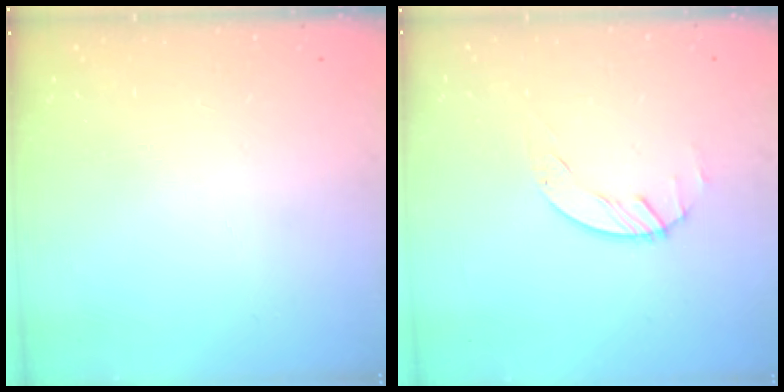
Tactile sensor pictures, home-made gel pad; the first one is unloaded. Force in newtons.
{"total": 1.7, "press": 1.7, "slide": 0.1}